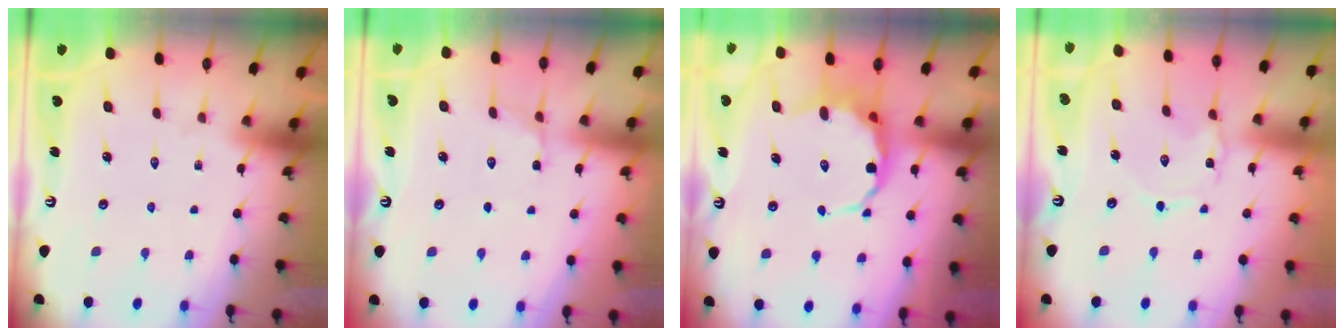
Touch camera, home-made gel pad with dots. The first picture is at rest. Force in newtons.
{"total": 2.9, "press": 2.5, "slide": 1.5}
{"total": 7.3, "press": 7.0, "slide": 2.0}
{"total": 1.7, "press": 1.7, "slide": 0.2}